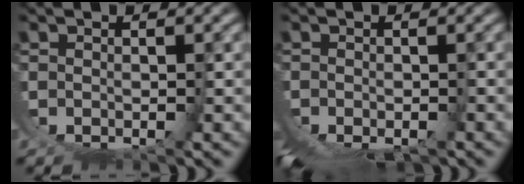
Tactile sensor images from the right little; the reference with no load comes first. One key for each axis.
{"total": 4.0, "fx": -3.2, "fy": -1.0, "fz": 2.2, "tx": -0.010, "ty": -0.022, "tz": -0.036}